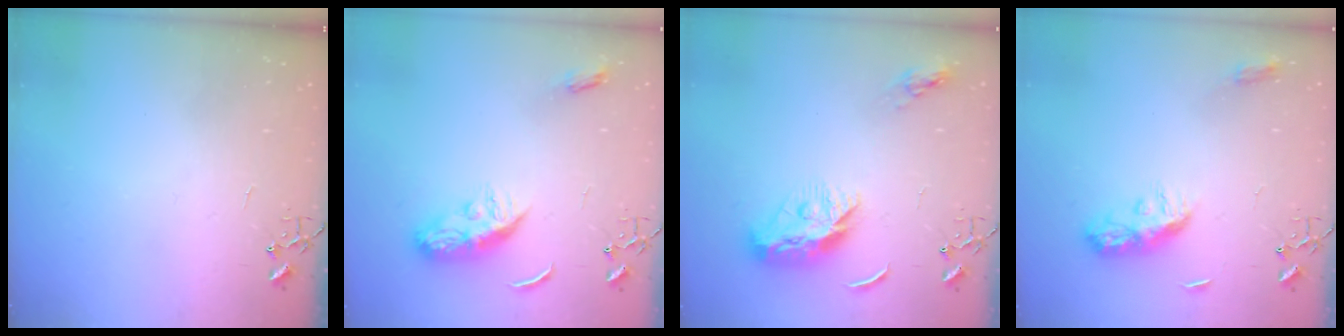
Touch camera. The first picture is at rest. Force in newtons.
{"total": 9.5, "press": 9.5, "slide": 0.2}
{"total": 12.7, "press": 12.7, "slide": 0.3}
{"total": 9.9, "press": 9.9, "slide": 0.2}